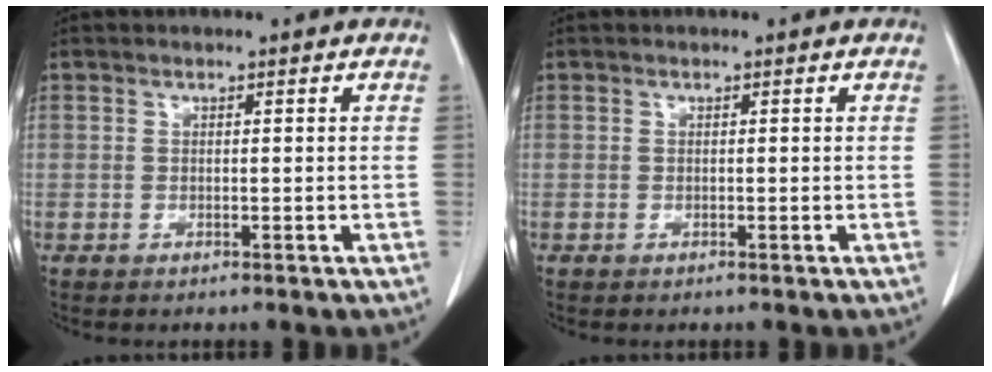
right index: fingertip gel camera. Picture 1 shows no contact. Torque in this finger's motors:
{"motor_torque": [-0.06, 0.02, 0.04, 0.00]}